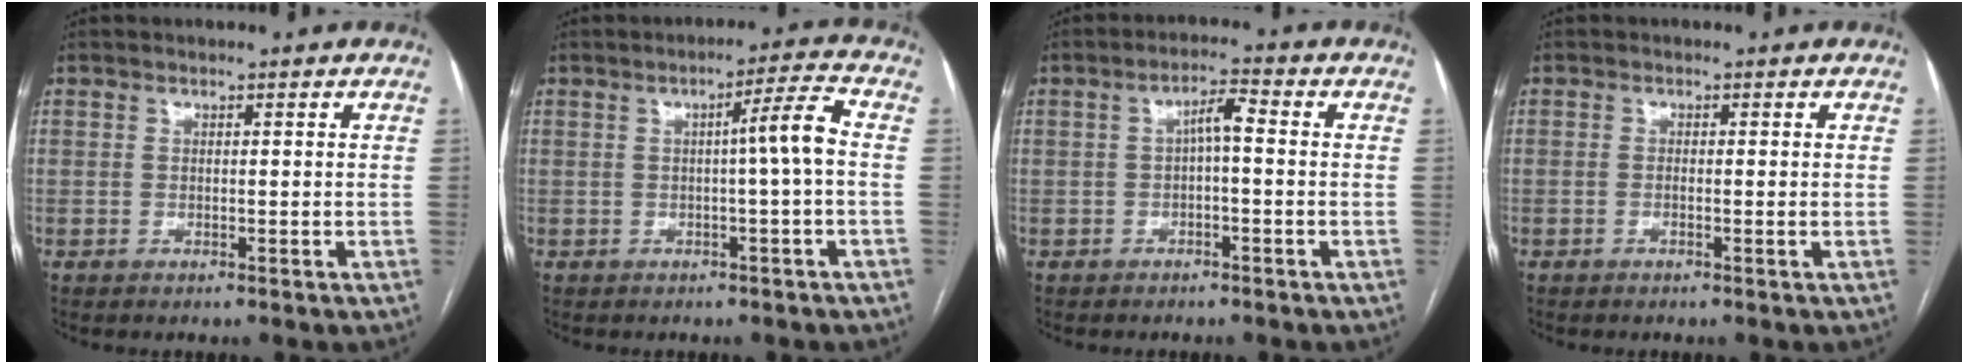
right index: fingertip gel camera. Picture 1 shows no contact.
{"total": 5.0, "force": [-0.2, -0.8, 4.9], "torque": [-0.072, 0.010, -0.004]}
{"total": 3.6, "force": [-0.1, 0.8, 3.5], "torque": [-0.062, 0.016, -0.001]}
{"total": 0.7, "force": [-0.2, 0.0, 0.7], "torque": [-0.011, 0.003, -0.002]}